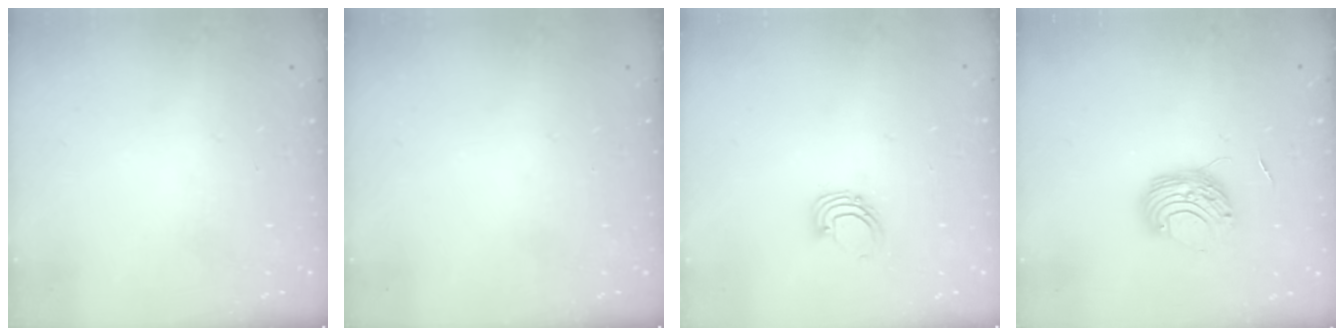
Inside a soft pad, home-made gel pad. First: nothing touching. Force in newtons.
{"total": 0.0}
{"total": 2.6, "press": 2.6, "slide": 0.2}
{"total": 9.3, "press": 9.3, "slide": 0.5}